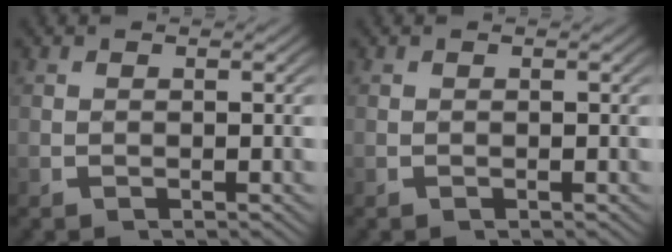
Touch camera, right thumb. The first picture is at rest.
{"total": 0.0}